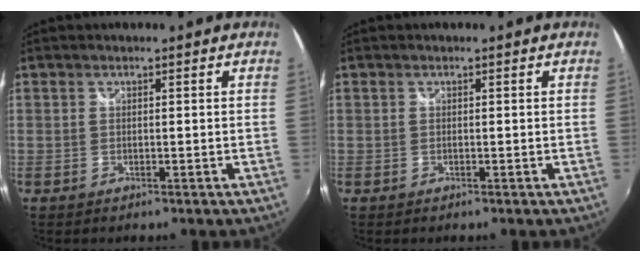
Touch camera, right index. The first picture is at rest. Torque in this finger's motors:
{"motor_torque": [0.09, 0.04, 0.02, -0.01]}